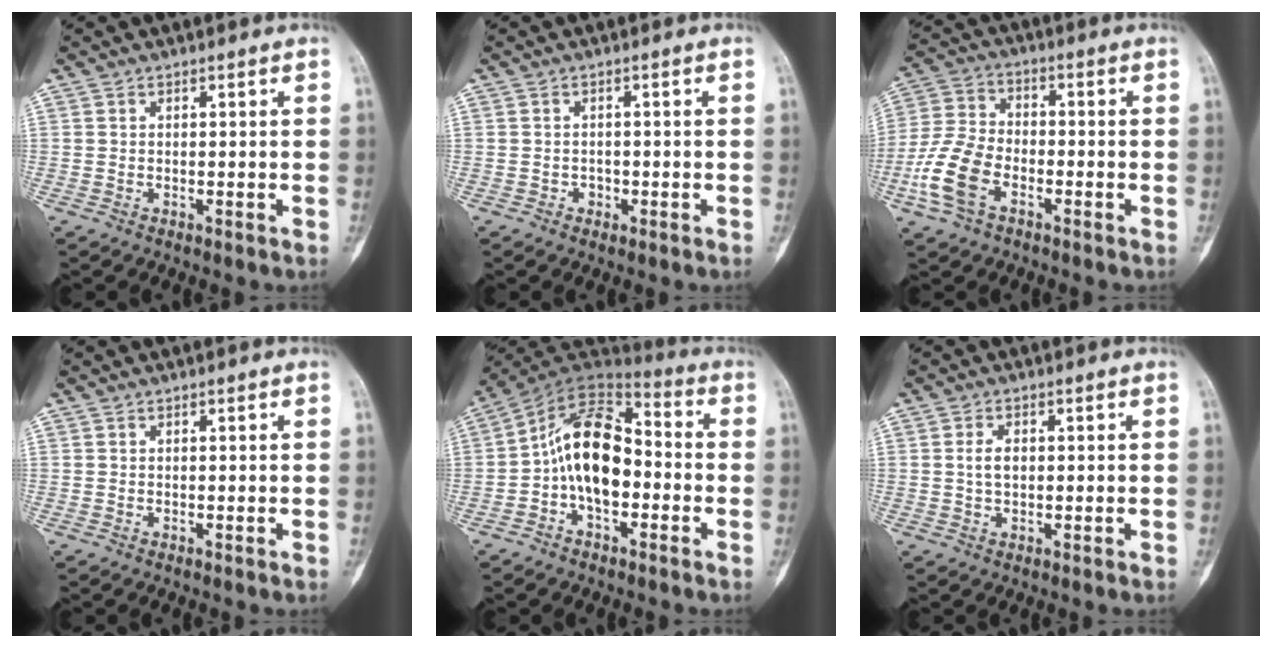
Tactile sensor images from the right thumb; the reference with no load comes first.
{"total": 1.3, "force": [-0.6, 1.1, 0.4], "torque": [0.000, 0.005, -0.009]}
{"total": 11.2, "force": [-4.4, 6.9, 7.6], "torque": [-0.164, 0.022, -0.090]}
{"total": 0.0}
{"total": 14.7, "force": [-2.5, 8.7, 11.6], "torque": [-0.182, 0.051, -0.052]}
{"total": 3.1, "force": [0.3, 1.9, 2.4], "torque": [-0.043, 0.003, 0.006]}